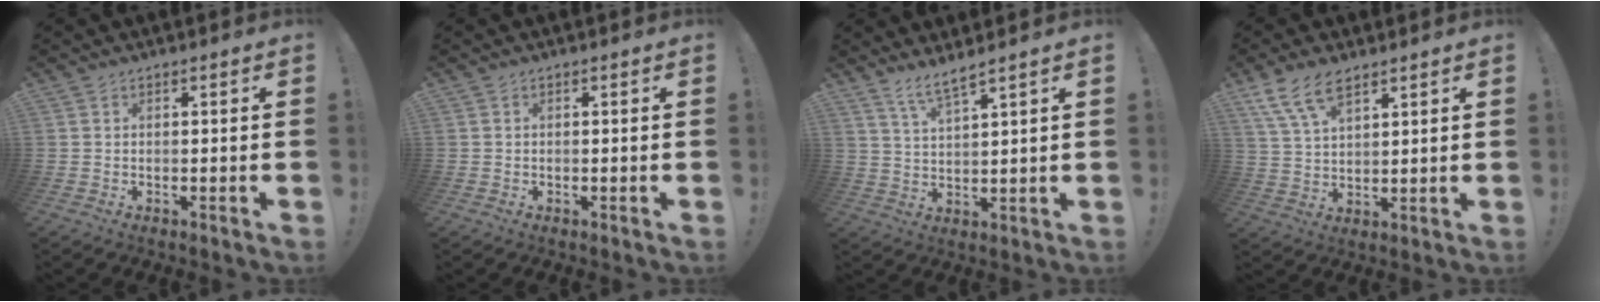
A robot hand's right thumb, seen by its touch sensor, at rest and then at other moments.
{"total": 1.5, "force": [0.5, 1.4, -0.1], "torque": [0.008, -0.006, 0.007]}
{"total": 5.7, "force": [4.7, 0.4, 3.2], "torque": [-0.066, -0.023, 0.084]}
{"total": 9.7, "force": [6.5, 4.3, 5.7], "torque": [-0.111, -0.019, 0.127]}